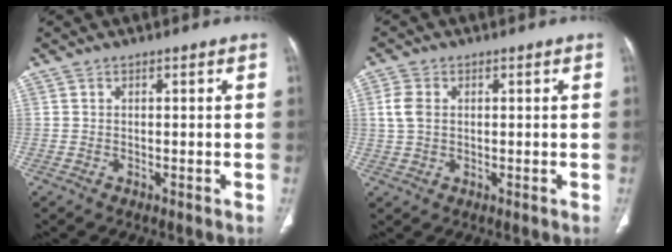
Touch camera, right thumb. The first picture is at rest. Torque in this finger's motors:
{"motor_torque": [-0.91, 0.32, 0.64, 0.08, 0.01]}